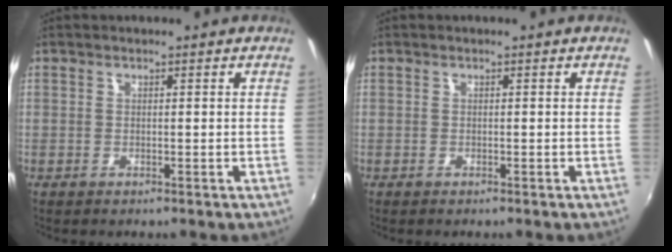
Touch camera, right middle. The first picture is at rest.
{"total": 0.0}